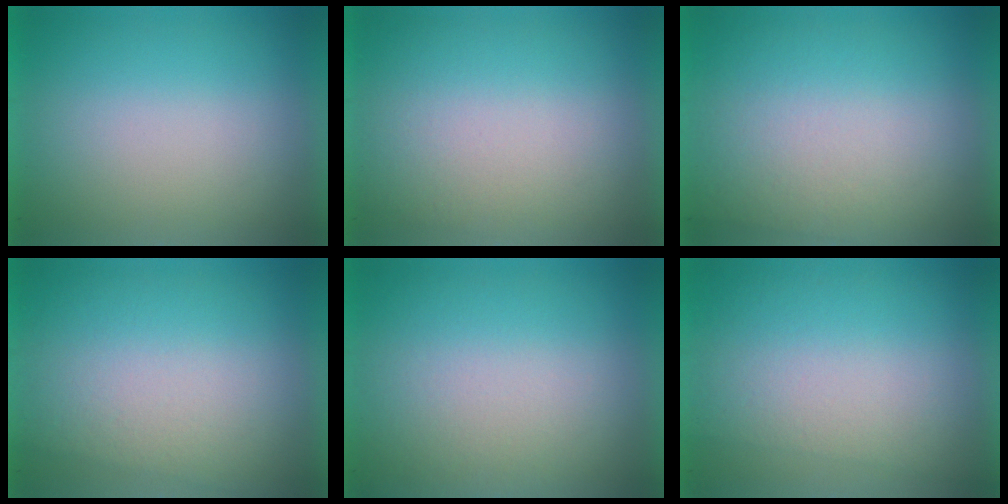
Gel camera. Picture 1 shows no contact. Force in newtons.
{"total": 1.4}
{"total": 3.1}
{"total": 3.1}
{"total": 2.7}
{"total": 2.8}